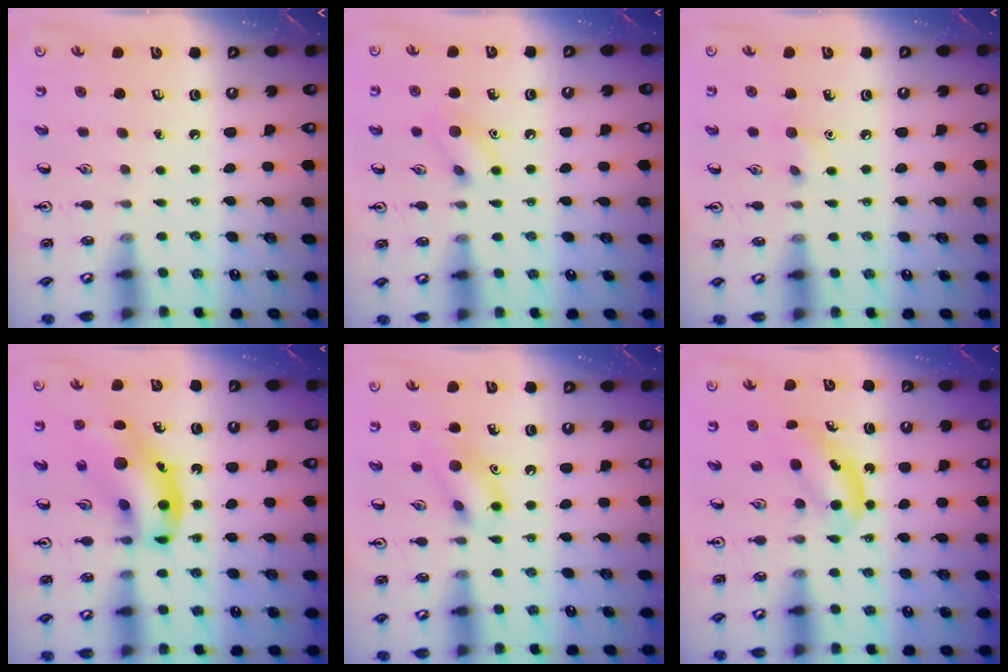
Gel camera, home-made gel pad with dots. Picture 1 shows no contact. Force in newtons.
{"total": 8.1, "press": 8.0, "slide": 0.7}
{"total": 5.6, "press": 5.3, "slide": 1.7}
{"total": 15.2, "press": 14.6, "slide": 4.0}
{"total": 10.1, "press": 10.0, "slide": 1.2}
{"total": 5.2, "press": 5.2, "slide": 0.6}